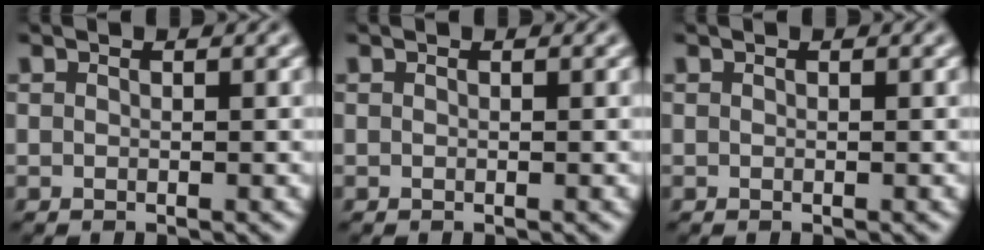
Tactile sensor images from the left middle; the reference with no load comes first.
{"total": 0.0}
{"total": 0.0}